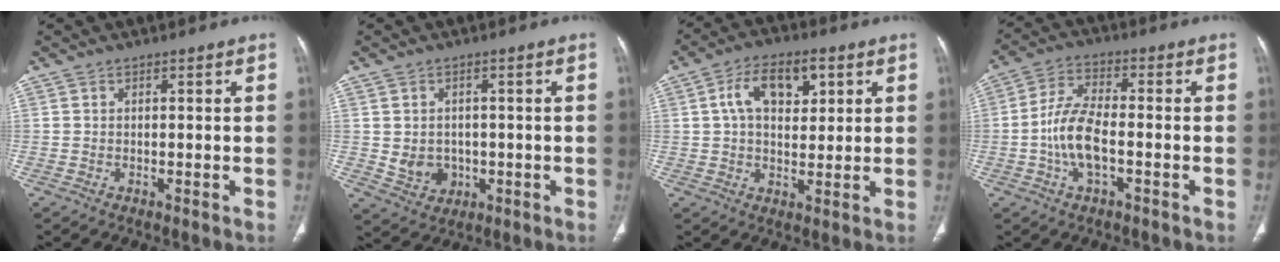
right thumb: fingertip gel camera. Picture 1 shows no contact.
{"total": 5.2, "force": [-0.5, 4.5, 2.6], "torque": [-0.021, 0.001, 0.007]}
{"total": 10.3, "force": [3.3, 5.9, 7.8], "torque": [-0.112, 0.004, 0.052]}
{"total": 9.0, "force": [-2.1, 3.8, 7.9], "torque": [-0.166, 0.021, -0.044]}